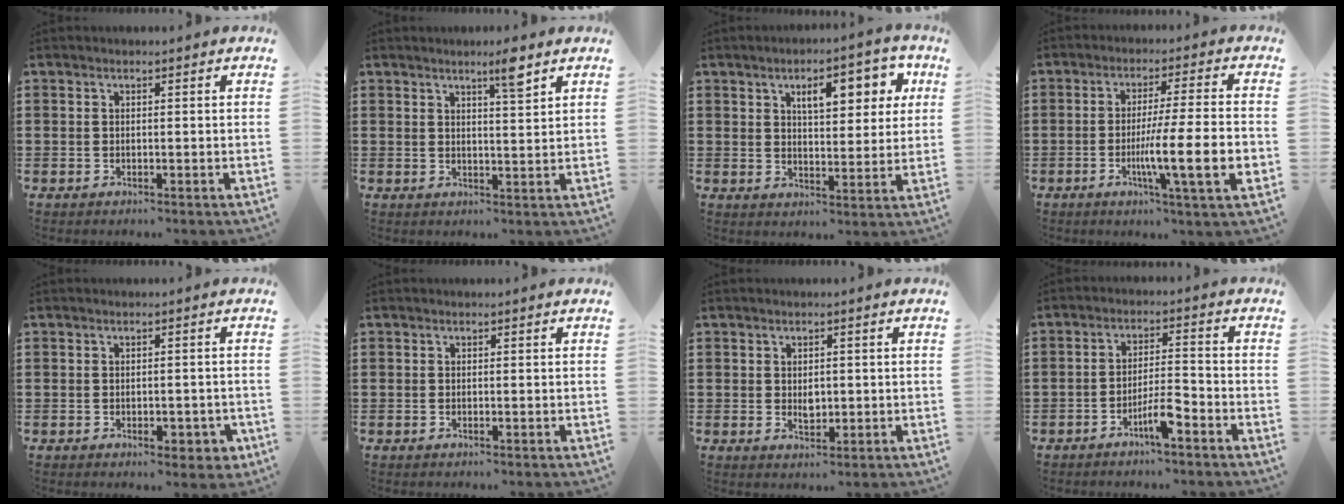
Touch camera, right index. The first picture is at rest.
{"total": 4.2, "force": [3.1, 0.0, 2.9], "torque": [-0.046, -0.006, 0.048]}
{"total": 8.3, "force": [3.8, 3.6, 6.4], "torque": [-0.089, -0.005, 0.056]}
{"total": 11.1, "force": [-2.8, 0.6, 10.7], "torque": [-0.182, -0.020, -0.052]}
{"total": 2.8, "force": [-1.2, 1.6, 2.0], "torque": [-0.035, 0.003, -0.022]}
{"total": 0.0}
{"total": 2.3, "force": [0.1, 1.4, 1.8], "torque": [-0.027, 0.001, 0.001]}
{"total": 5.4, "force": [-3.3, 0.9, 4.2], "torque": [-0.082, 0.001, -0.062]}